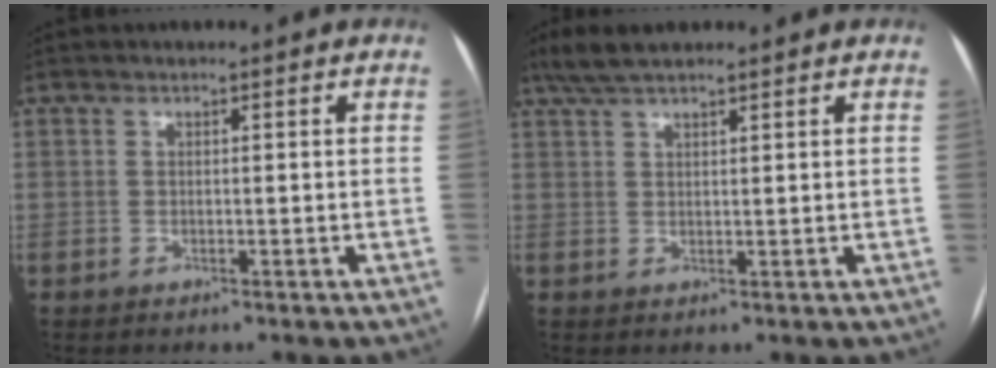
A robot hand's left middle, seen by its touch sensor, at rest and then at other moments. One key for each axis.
{"total": 5.4, "fx": 4.2, "fy": 1.1, "fz": 3.1, "tx": -0.065, "ty": 0.023, "tz": 0.080}